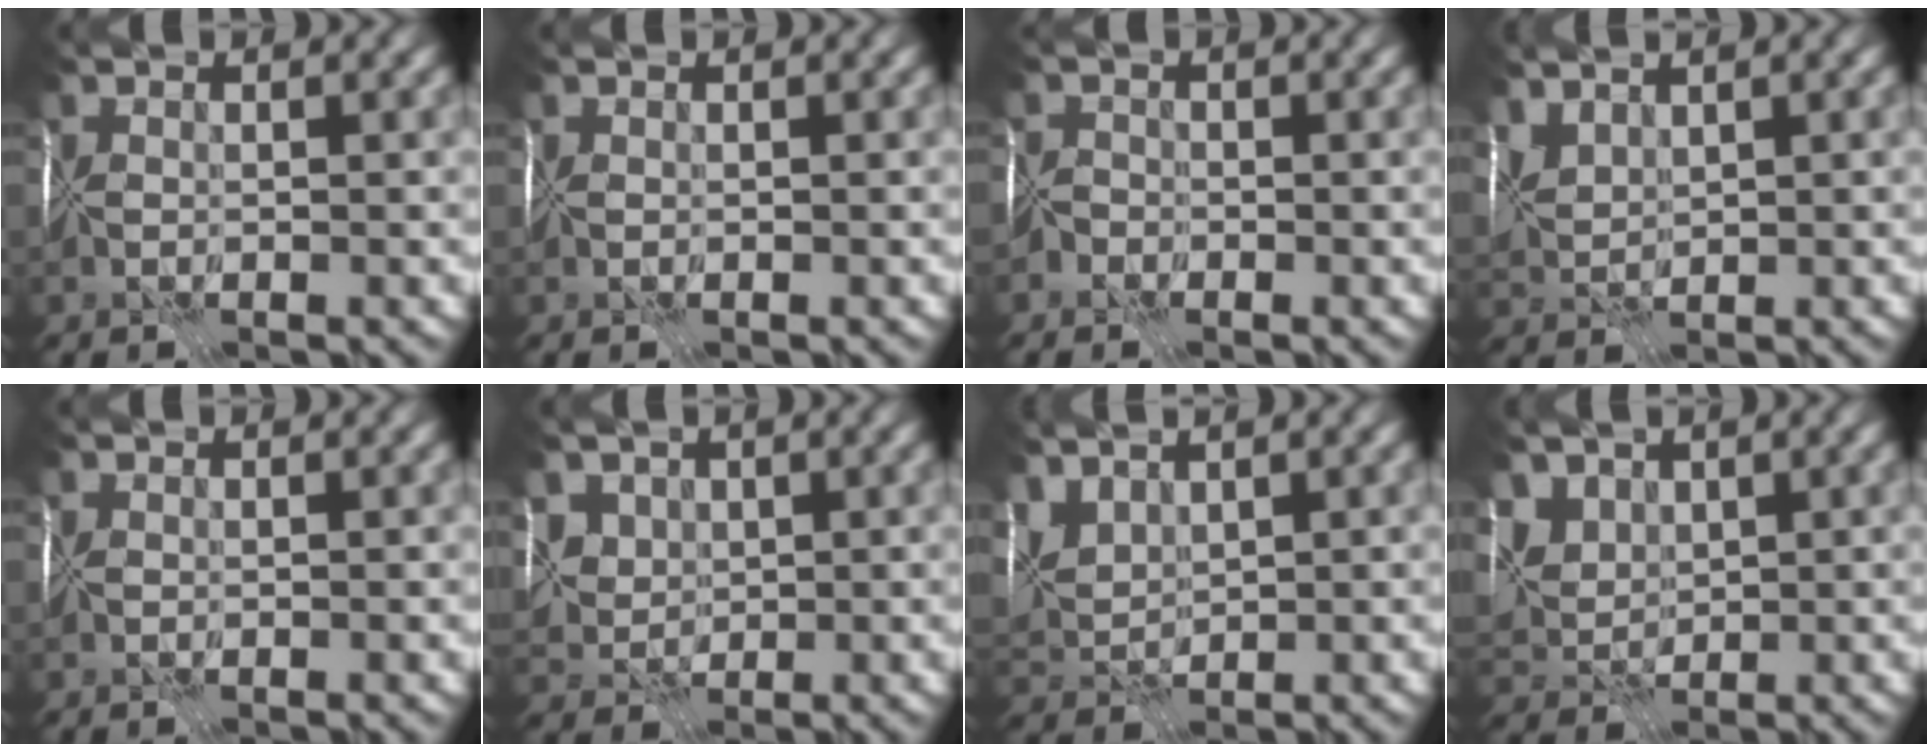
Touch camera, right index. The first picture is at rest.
{"total": 0.0}
{"total": 0.9, "force": [-0.7, 0.5, -0.2], "torque": [0.011, 0.006, -0.018]}
{"total": 2.8, "force": [2.0, 1.3, 1.5], "torque": [-0.041, 0.009, 0.045]}
{"total": 0.0}
{"total": 4.0, "force": [1.9, 3.2, 1.6], "torque": [-0.046, 0.005, 0.054]}
{"total": 4.3, "force": [2.9, 2.2, 2.2], "torque": [-0.058, 0.011, 0.061]}
{"total": 5.0, "force": [2.7, 3.5, 2.4], "torque": [-0.067, 0.011, 0.062]}